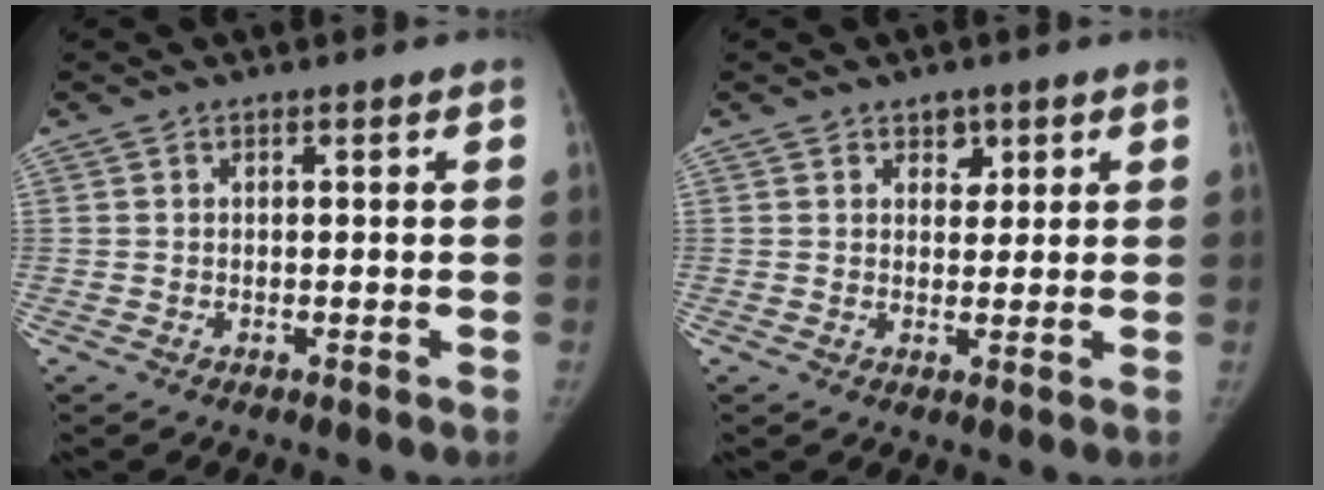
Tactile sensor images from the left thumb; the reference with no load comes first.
{"total": 3.1, "force": [1.8, 2.2, 1.2], "torque": [0.004, -0.010, 0.027]}